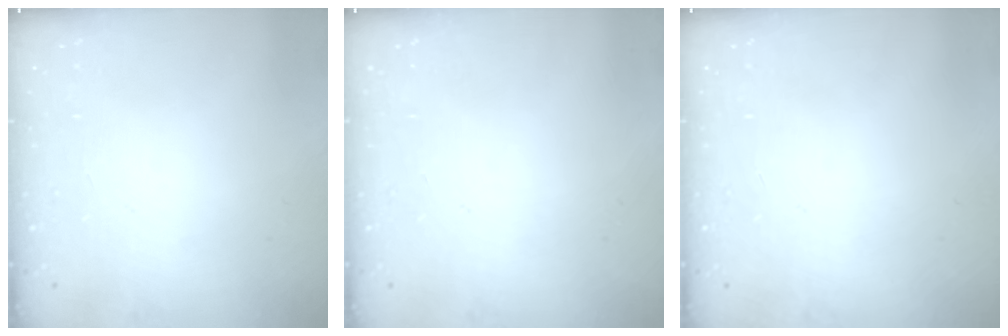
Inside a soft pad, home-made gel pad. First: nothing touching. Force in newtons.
{"total": 0.0}
{"total": 0.0}